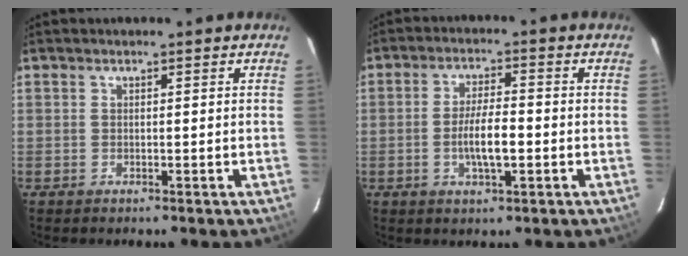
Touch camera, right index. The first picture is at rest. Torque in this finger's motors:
{"motor_torque": [1.43, -0.34, 0.74, 0.16]}